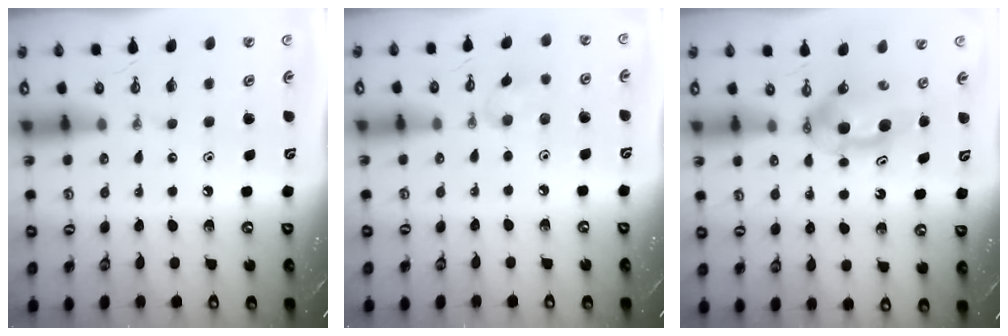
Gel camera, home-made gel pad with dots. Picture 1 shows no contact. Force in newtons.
{"total": 6.3, "press": 5.5, "slide": 3.1}
{"total": 6.1, "press": 5.9, "slide": 1.8}